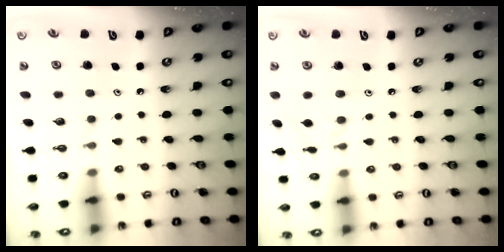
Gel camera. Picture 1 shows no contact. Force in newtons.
{"total": 3.2, "press": 3.1, "slide": 0.6}